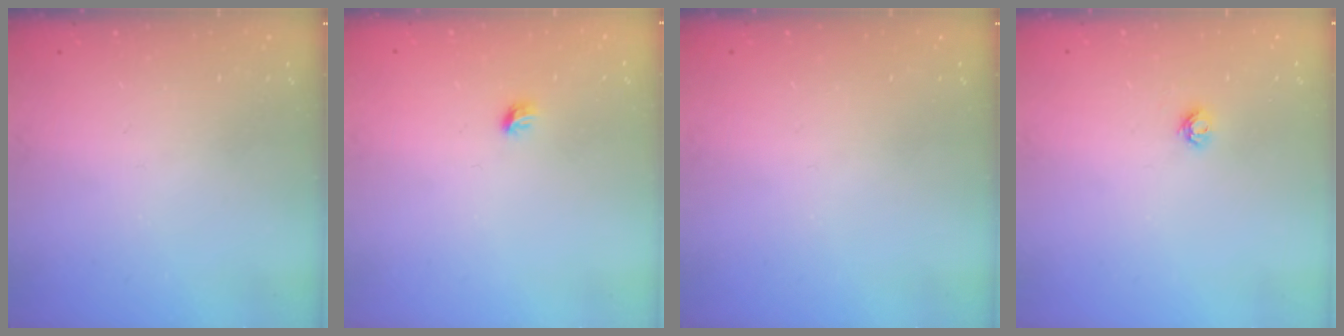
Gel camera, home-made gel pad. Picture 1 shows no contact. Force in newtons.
{"total": 3.9, "press": 3.8, "slide": 0.9}
{"total": 0.0}
{"total": 3.8, "press": 3.8, "slide": 0.5}